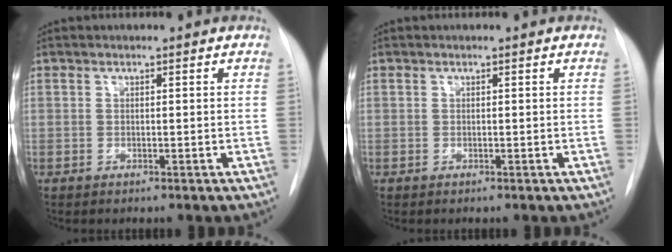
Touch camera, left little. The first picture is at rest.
{"total": 0.0}